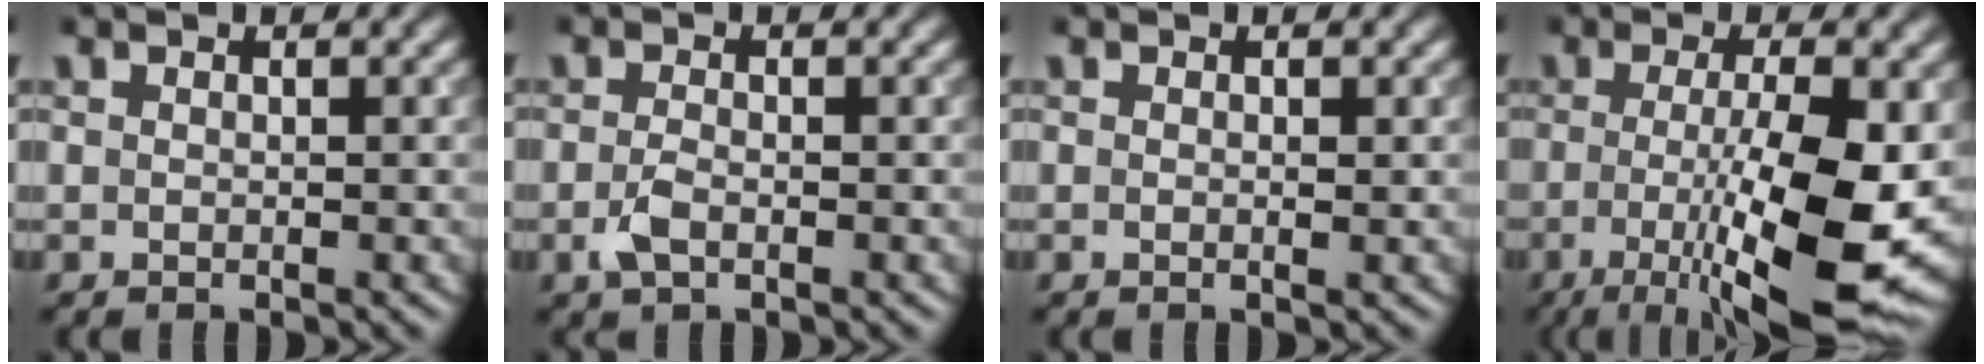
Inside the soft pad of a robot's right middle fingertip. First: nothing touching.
{"total": 1.7, "force": [-0.7, 0.8, 1.4], "torque": [-0.032, -0.004, -0.017]}
{"total": 0.5, "force": [0.0, 0.1, 0.5], "torque": [-0.008, -0.002, 0.000]}
{"total": 11.8, "force": [-2.1, 3.1, 11.2], "torque": [-0.177, -0.031, -0.026]}